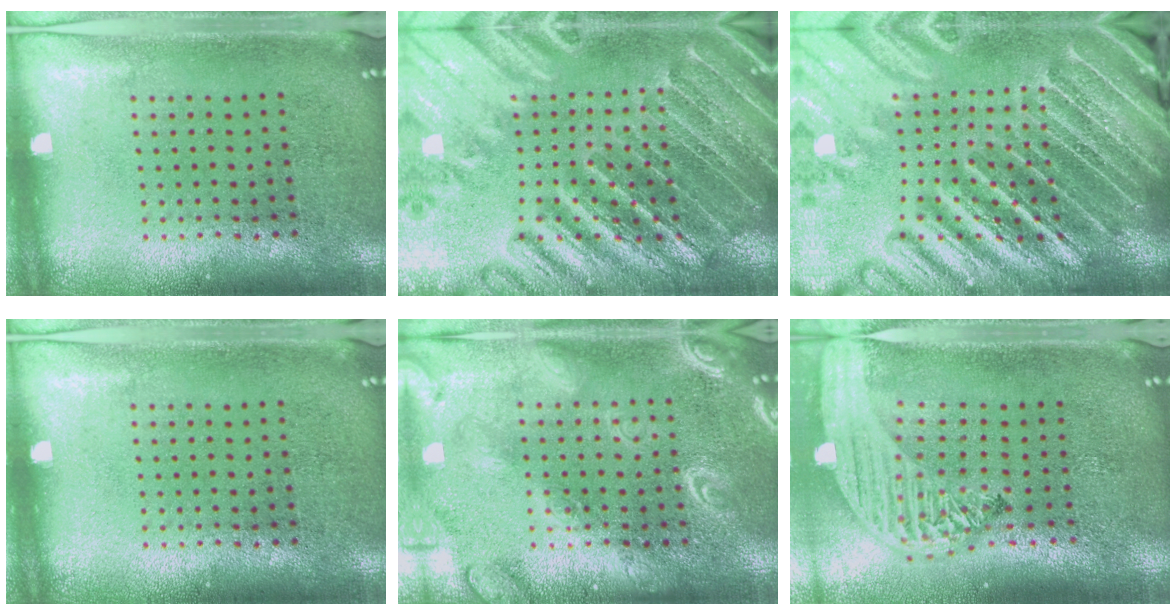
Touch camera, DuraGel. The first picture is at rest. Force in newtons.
{"total": 3.2, "press": 3.1, "slide": 0.5}
{"total": 5.2, "press": 4.6, "slide": 2.5}
{"total": 0.0}
{"total": 3.9, "press": 3.8, "slide": 0.6}
{"total": 3.1, "press": 2.4, "slide": 1.9}